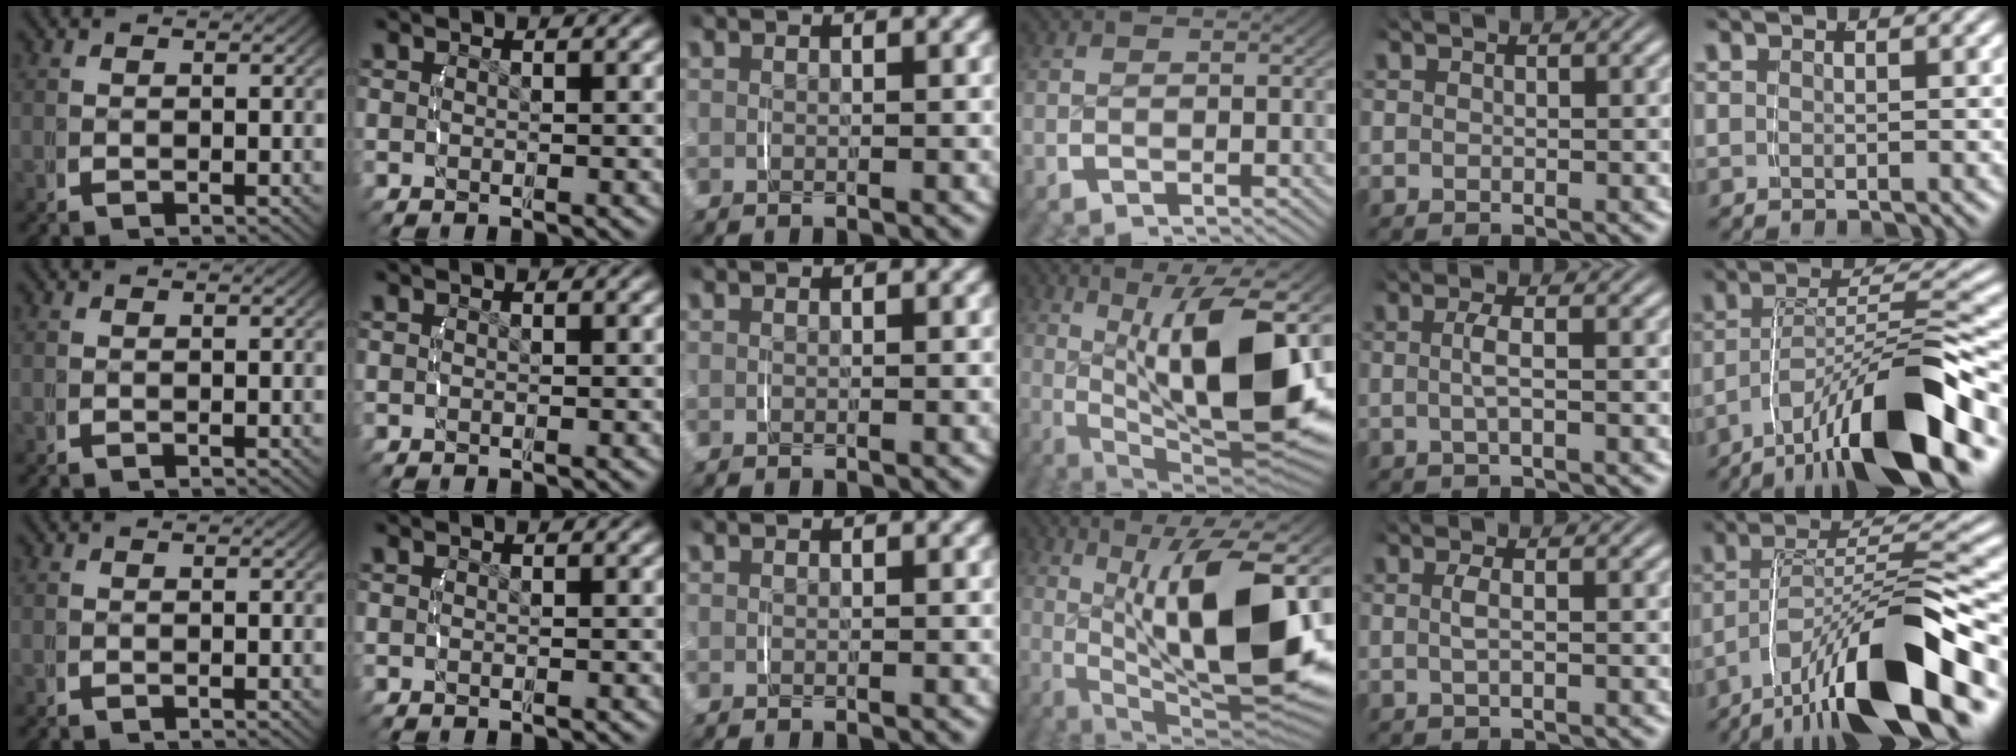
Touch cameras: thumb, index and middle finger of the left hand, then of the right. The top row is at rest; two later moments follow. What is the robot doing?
{"motion": "lift_and_place", "object": "jar lid"}